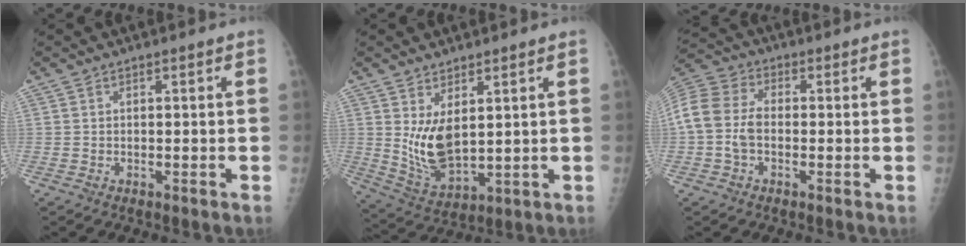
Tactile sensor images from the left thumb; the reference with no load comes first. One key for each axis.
{"total": 8.8, "fx": 2.4, "fy": 4.4, "fz": 7.3, "tx": -0.129, "ty": -0.030, "tz": 0.063}
{"total": 11.5, "fx": -0.9, "fy": 7.8, "fz": 8.3, "tx": -0.188, "ty": 0.029, "tz": -0.024}